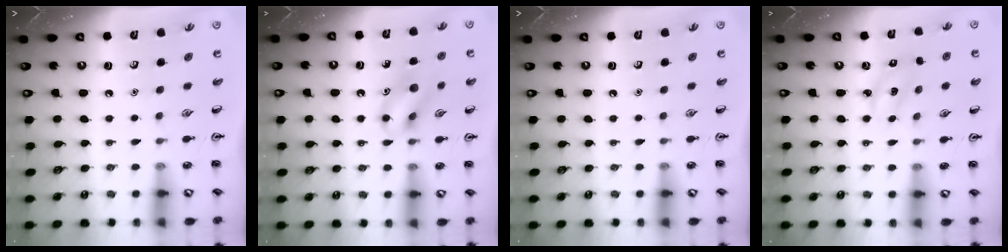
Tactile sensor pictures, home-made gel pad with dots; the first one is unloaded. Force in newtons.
{"total": 11.5, "press": 11.4, "slide": 1.2}
{"total": 0.0}
{"total": 2.2, "press": 2.1, "slide": 0.7}